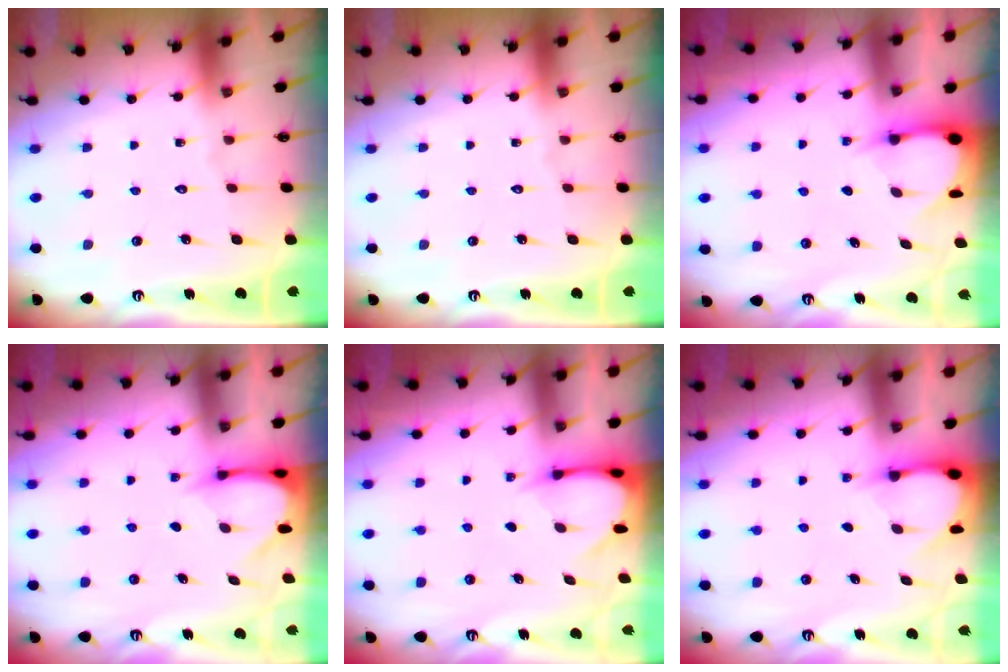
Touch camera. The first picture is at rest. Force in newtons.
{"total": 0.0}
{"total": 3.3, "press": 3.3, "slide": 0.4}
{"total": 3.6, "press": 3.6, "slide": 0.2}
{"total": 3.4, "press": 3.4, "slide": 0.3}
{"total": 3.1, "press": 3.1, "slide": 0.3}